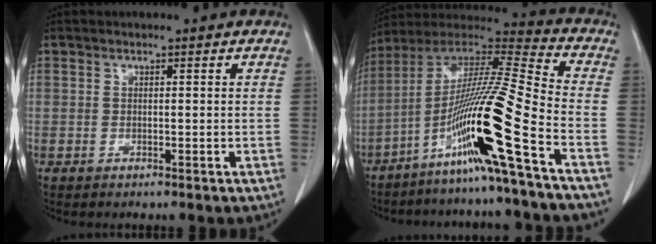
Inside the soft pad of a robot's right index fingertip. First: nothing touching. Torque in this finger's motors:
{"motor_torque": [2.09, 0.01, 0.48, 0.16]}